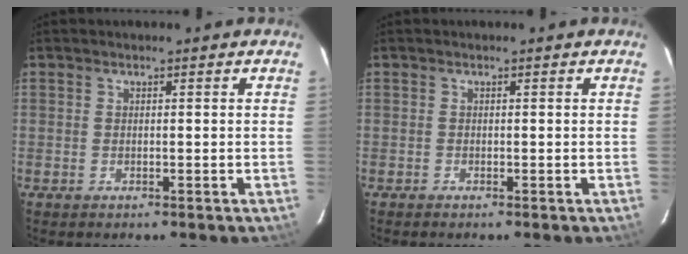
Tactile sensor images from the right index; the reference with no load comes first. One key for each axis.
{"total": 0.0}